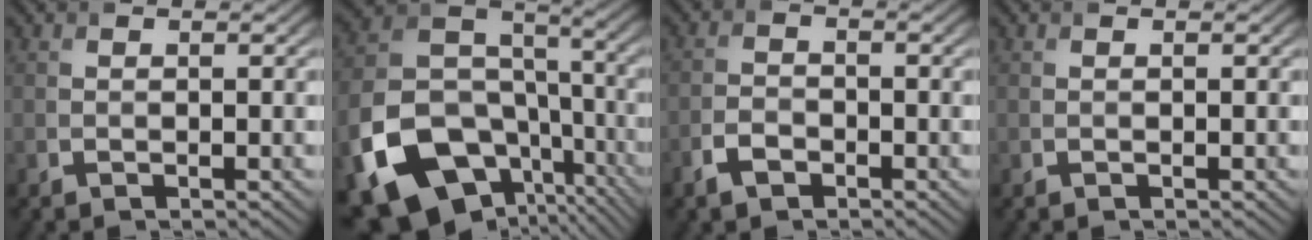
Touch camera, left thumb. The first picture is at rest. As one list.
[{"total": 19.2, "force": [-8.7, 13.6, 10.4], "torque": [-0.243, -0.056, -0.132]}, {"total": 3.0, "force": [-1.9, 1.7, 1.5], "torque": [-0.033, -0.001, -0.044]}, {"total": 0.0}]